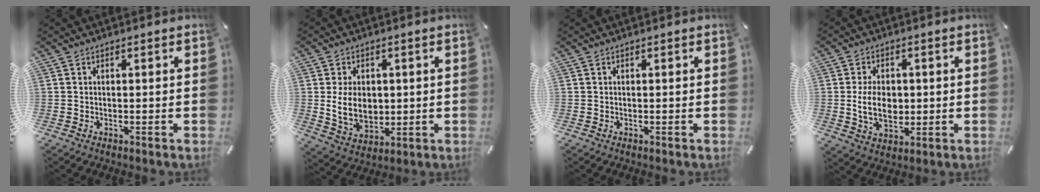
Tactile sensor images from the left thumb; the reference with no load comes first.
{"total": 9.6, "force": [0.5, 7.3, 6.3], "torque": [-0.129, -0.003, 0.006]}
{"total": 0.0}
{"total": 9.5, "force": [-0.1, 6.5, 6.9], "torque": [-0.142, -0.003, -0.006]}